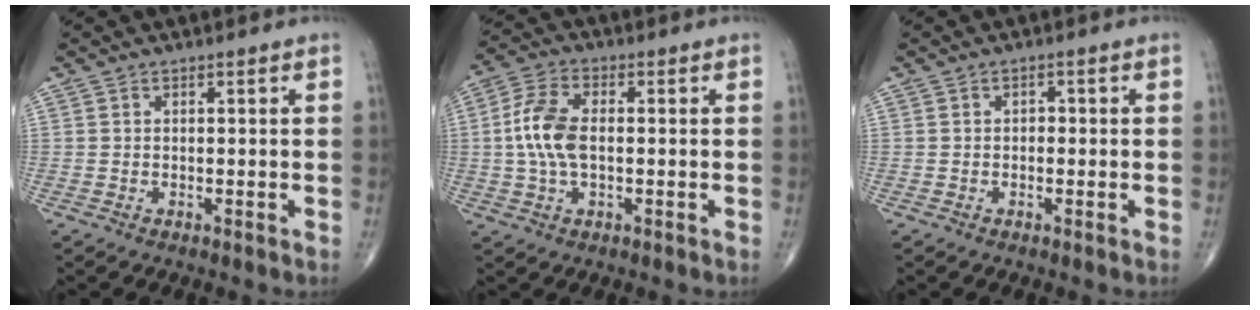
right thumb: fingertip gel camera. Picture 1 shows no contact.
{"total": 8.8, "force": [0.0, 4.6, 7.5], "torque": [-0.164, 0.017, -0.002]}
{"total": 1.1, "force": [-0.1, 0.8, 0.7], "torque": [-0.002, 0.003, -0.006]}